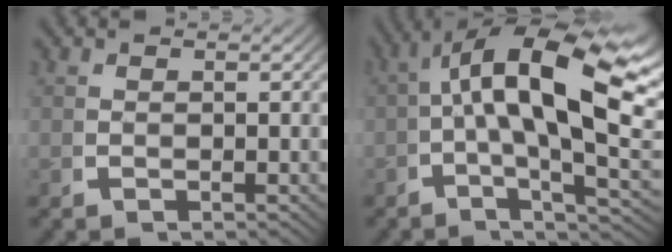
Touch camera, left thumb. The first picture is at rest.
{"total": 12.7, "force": [1.7, 5.7, 11.3], "torque": [-0.184, -0.011, 0.015]}